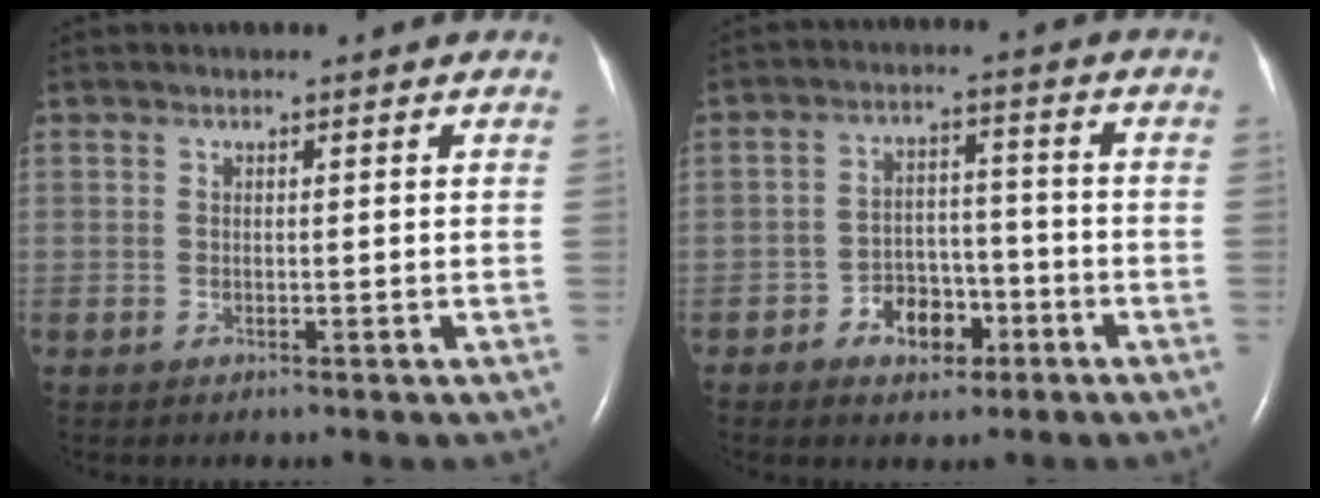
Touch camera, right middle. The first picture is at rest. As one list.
[{"total": 6.4, "force": [-3.3, 4.0, 3.7], "torque": [-0.062, 0.020, -0.048]}]